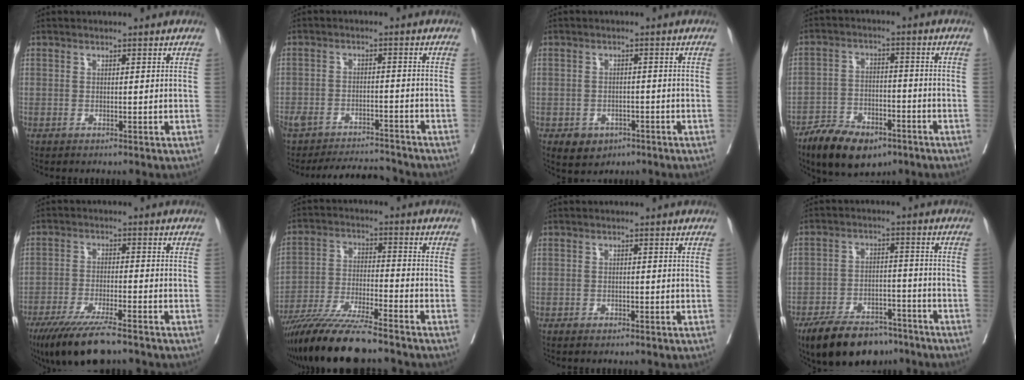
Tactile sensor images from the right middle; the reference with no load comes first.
{"total": 11.2, "force": [-10.5, 2.6, 2.7], "torque": [-0.055, 0.011, -0.153]}
{"total": 4.1, "force": [-2.3, 3.1, 1.5], "torque": [-0.025, 0.001, -0.026]}
{"total": 11.1, "force": [-7.7, 5.0, 6.2], "torque": [-0.105, -0.008, -0.129]}
{"total": 10.4, "force": [-7.8, 1.4, 6.7], "torque": [-0.119, -0.026, -0.132]}
{"total": 12.7, "force": [-10.7, 0.4, 6.9], "torque": [-0.130, -0.027, -0.189]}
{"total": 1.0, "force": [-0.6, 0.4, 0.6], "torque": [-0.013, -0.001, -0.006]}
{"total": 13.2, "force": [-10.3, 5.9, 5.8], "torque": [-0.090, 0.008, -0.165]}